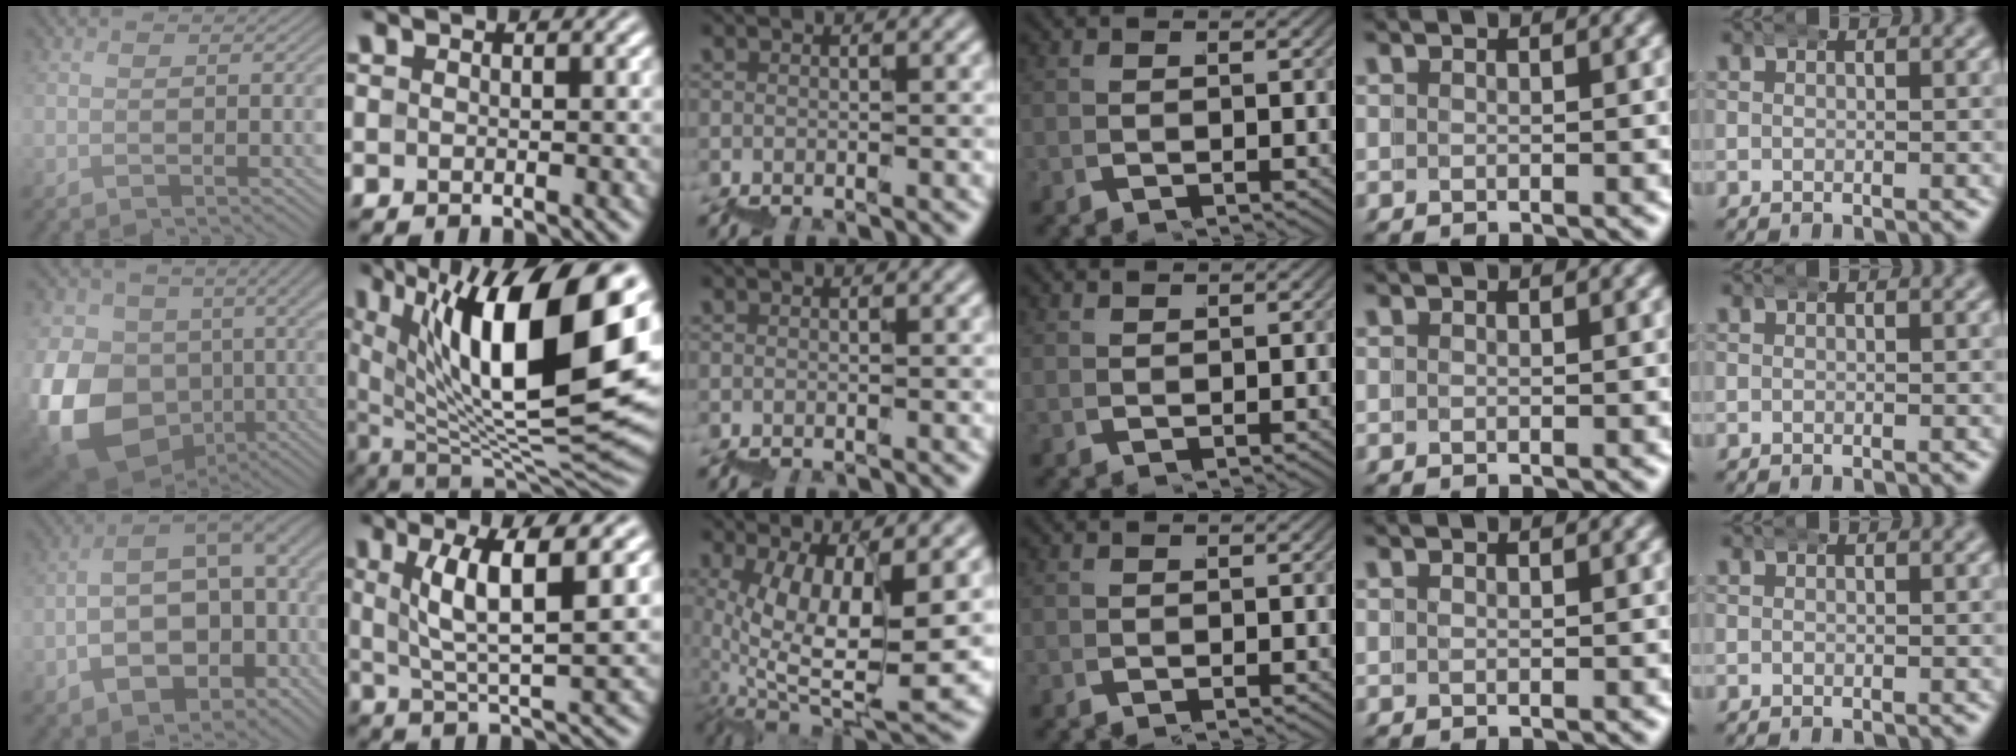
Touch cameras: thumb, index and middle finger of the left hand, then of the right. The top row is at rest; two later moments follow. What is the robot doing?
{"motion": "wrap", "object": "bandana"}